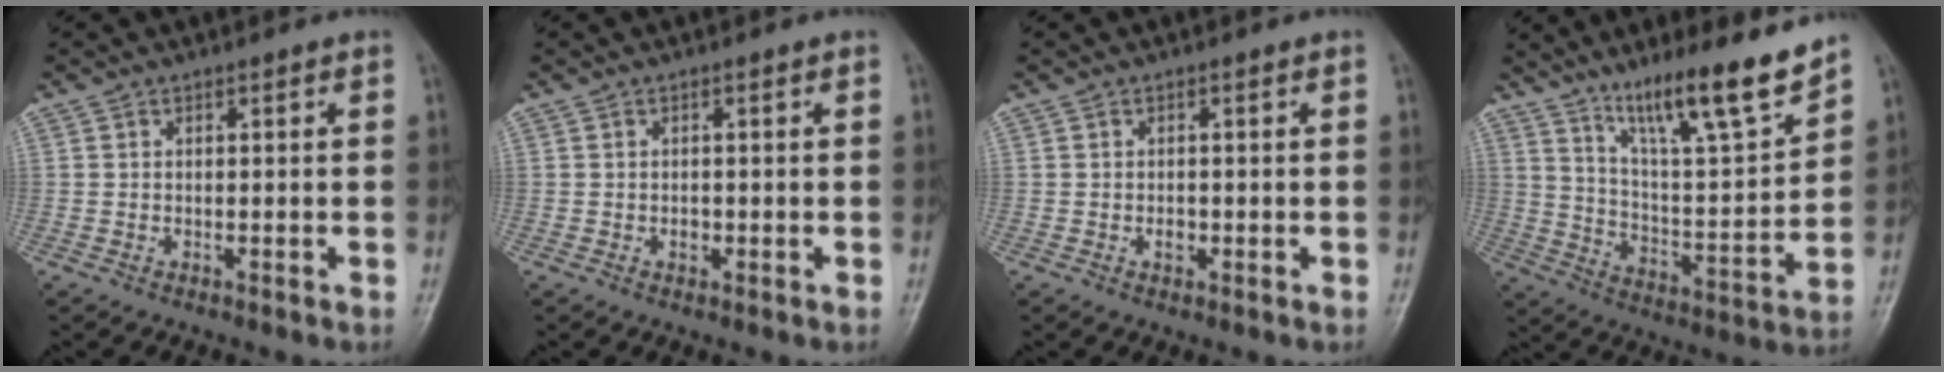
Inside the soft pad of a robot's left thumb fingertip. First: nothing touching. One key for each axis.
{"total": 1.1, "fx": -0.2, "fy": 0.9, "fz": 0.6, "tx": -0.006, "ty": 0.002, "tz": -0.003}
{"total": 1.4, "fx": -0.4, "fy": 1.0, "fz": 0.9, "tx": -0.010, "ty": 0.002, "tz": -0.005}
{"total": 15.9, "fx": 12.0, "fy": 1.9, "fz": 10.2, "tx": -0.152, "ty": -0.079, "tz": 0.210}